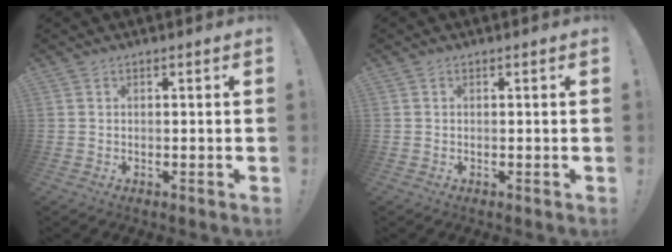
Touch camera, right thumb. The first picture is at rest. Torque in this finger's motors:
{"motor_torque": [0.01, -0.01, 0.01, -0.01, 0.00]}